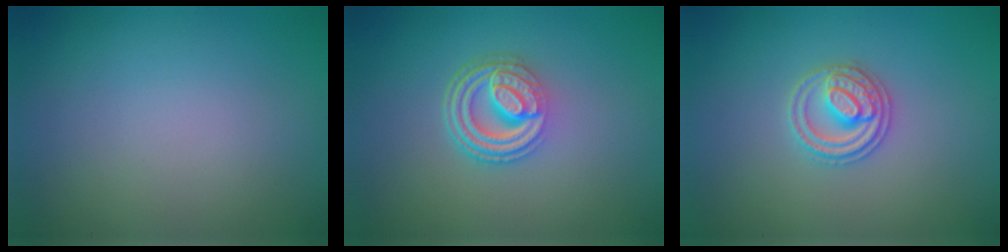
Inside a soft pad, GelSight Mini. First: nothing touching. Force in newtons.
{"total": 4.9, "press": 3.4, "slide": 3.5}
{"total": 2.8, "press": 2.7, "slide": 0.5}